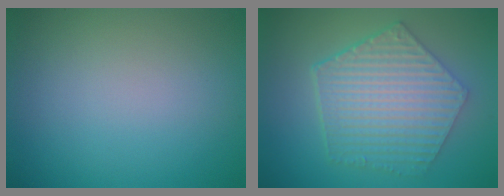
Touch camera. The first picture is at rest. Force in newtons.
{"total": 6.9, "press": 5.0, "slide": 4.8}